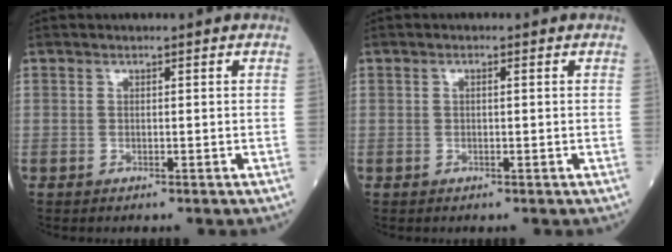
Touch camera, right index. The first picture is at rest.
{"total": 0.8, "force": [0.2, 0.2, 0.7], "torque": [-0.020, 0.001, 0.005]}